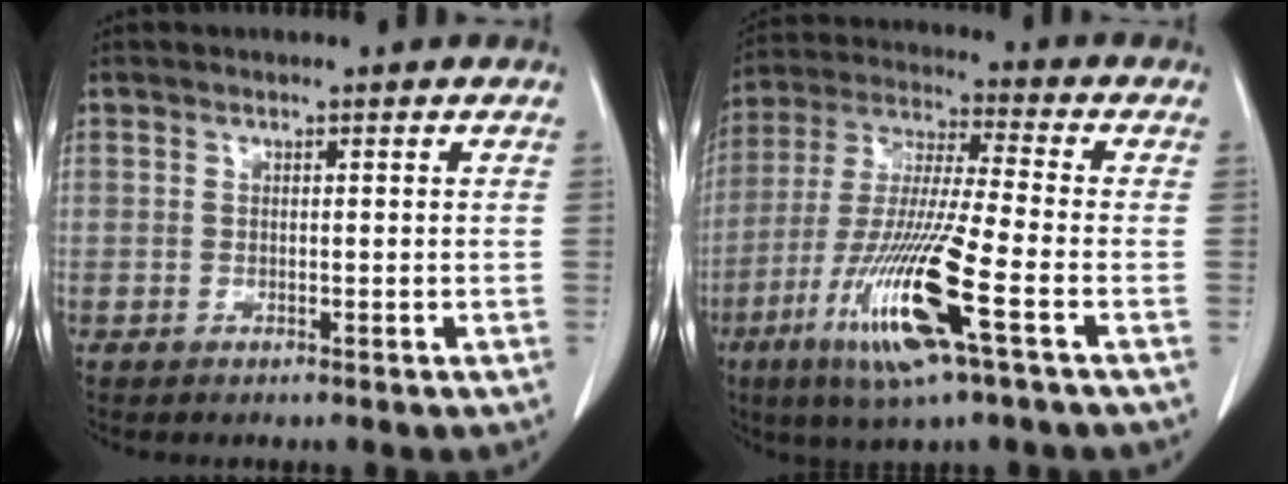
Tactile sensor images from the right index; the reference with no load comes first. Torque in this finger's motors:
{"motor_torque": [1.93, -0.20, 0.48, 0.17]}